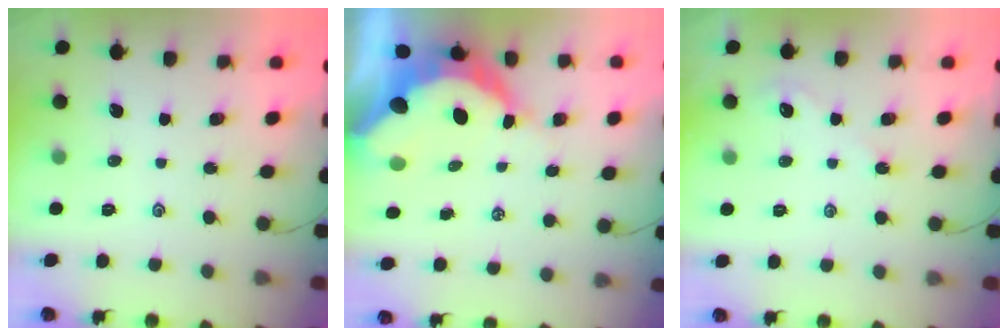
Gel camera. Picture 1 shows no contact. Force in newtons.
{"total": 13.9, "press": 13.8, "slide": 1.6}
{"total": 3.2, "press": 3.2, "slide": 0.4}